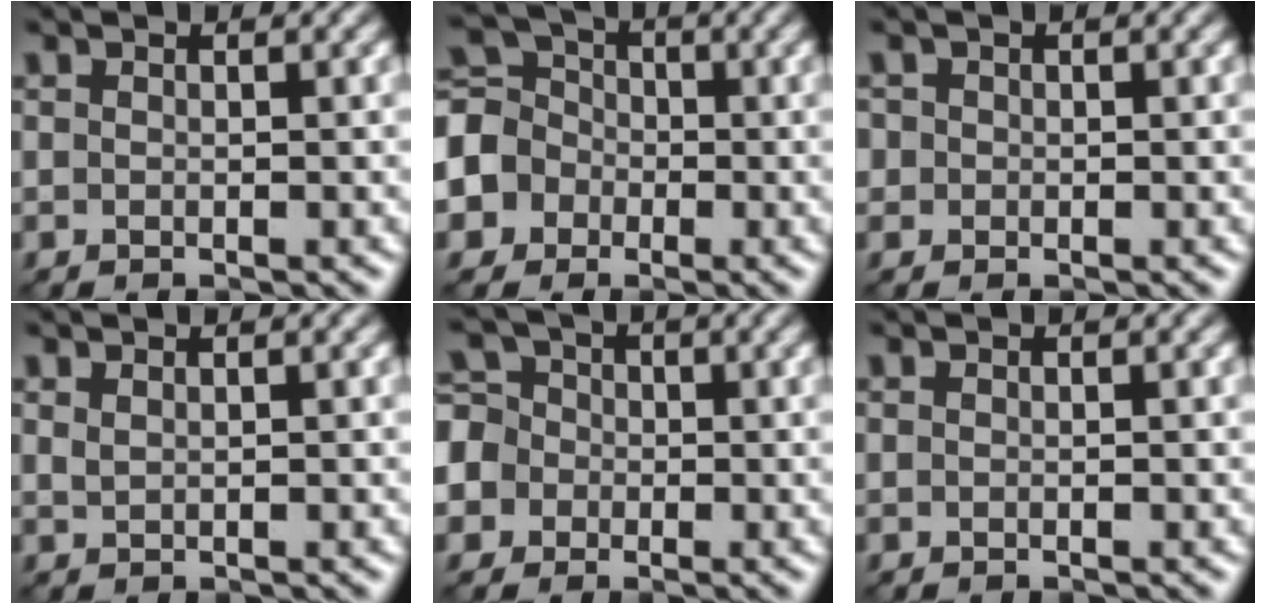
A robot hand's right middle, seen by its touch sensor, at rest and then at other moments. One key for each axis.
{"total": 5.9, "fx": -1.6, "fy": 5.3, "fz": 2.1, "tx": -0.043, "ty": 0.009, "tz": -0.049}
{"total": 1.3, "fx": 0.2, "fy": 1.3, "fz": 0.3, "tx": -0.002, "ty": 0.002, "tz": -0.004}
{"total": 0.6, "fx": 0.5, "fy": 0.2, "fz": 0.3, "tx": -0.010, "ty": 0.000, "tz": 0.014}
{"total": 7.3, "fx": -1.9, "fy": 6.6, "fz": 2.4, "tx": -0.061, "ty": 0.014, "tz": -0.065}
{"total": 0.0}